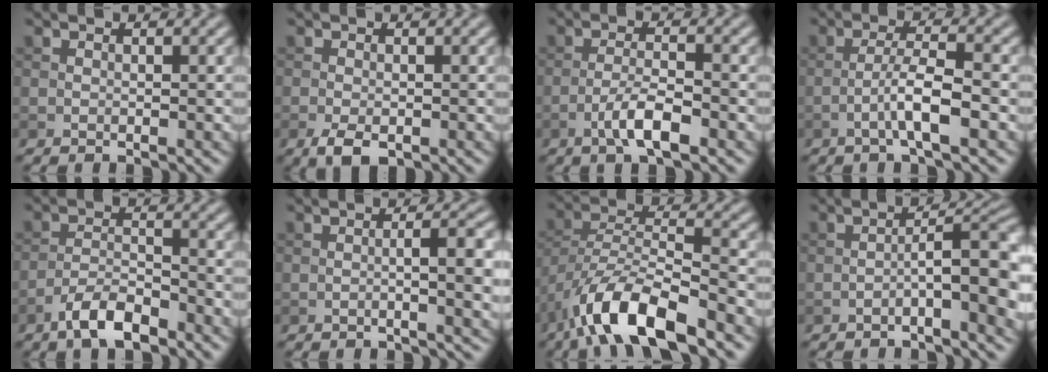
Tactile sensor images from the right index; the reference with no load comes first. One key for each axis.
{"total": 2.6, "fx": -1.4, "fy": 1.2, "fz": 1.9, "tx": -0.036, "ty": -0.006, "tz": -0.026}
{"total": 4.0, "fx": -2.1, "fy": 0.9, "fz": 3.3, "tx": -0.064, "ty": 0.007, "tz": -0.045}
{"total": 4.0, "fx": -1.8, "fy": 0.5, "fz": 3.6, "tx": -0.065, "ty": 0.014, "tz": -0.039}
{"total": 4.7, "fx": -3.4, "fy": 1.5, "fz": 2.9, "tx": -0.053, "ty": 0.003, "tz": -0.068}
{"total": 5.2, "fx": -0.6, "fy": 1.3, "fz": 5.0, "tx": -0.069, "ty": 0.004, "tz": -0.010}
{"total": 9.9, "fx": -6.6, "fy": 3.1, "fz": 6.7, "tx": -0.117, "ty": 0.004, "tz": -0.128}
{"total": 8.1, "fx": -2.3, "fy": 2.0, "fz": 7.5, "tx": -0.105, "ty": 0.014, "tz": -0.041}